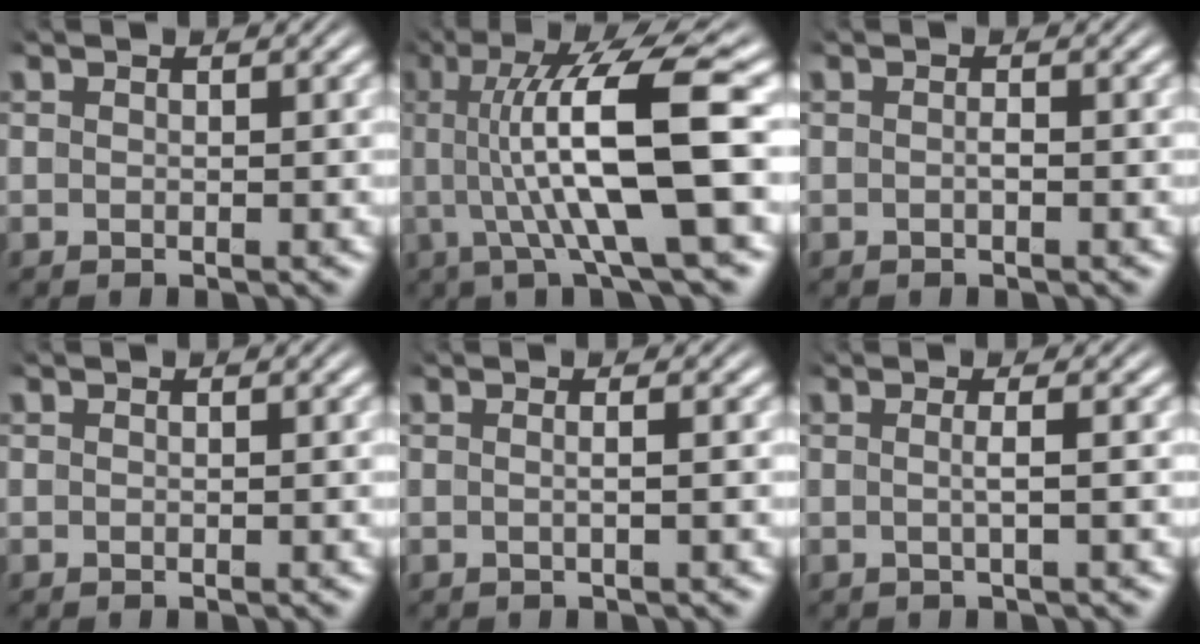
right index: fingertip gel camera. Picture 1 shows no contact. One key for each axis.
{"total": 10.4, "fx": 2.0, "fy": 2.4, "fz": 9.9, "tx": -0.165, "ty": 0.017, "tz": 0.027}
{"total": 0.6, "fx": -0.3, "fy": 0.2, "fz": 0.5, "tx": -0.012, "ty": -0.002, "tz": -0.005}
{"total": 0.0}
{"total": 1.0, "fx": -0.2, "fy": -0.3, "fz": 1.0, "tx": -0.016, "ty": 0.001, "tz": -0.004}
{"total": 1.4, "fx": -0.3, "fy": -0.5, "fz": 1.3, "tx": -0.024, "ty": 0.000, "tz": -0.004}